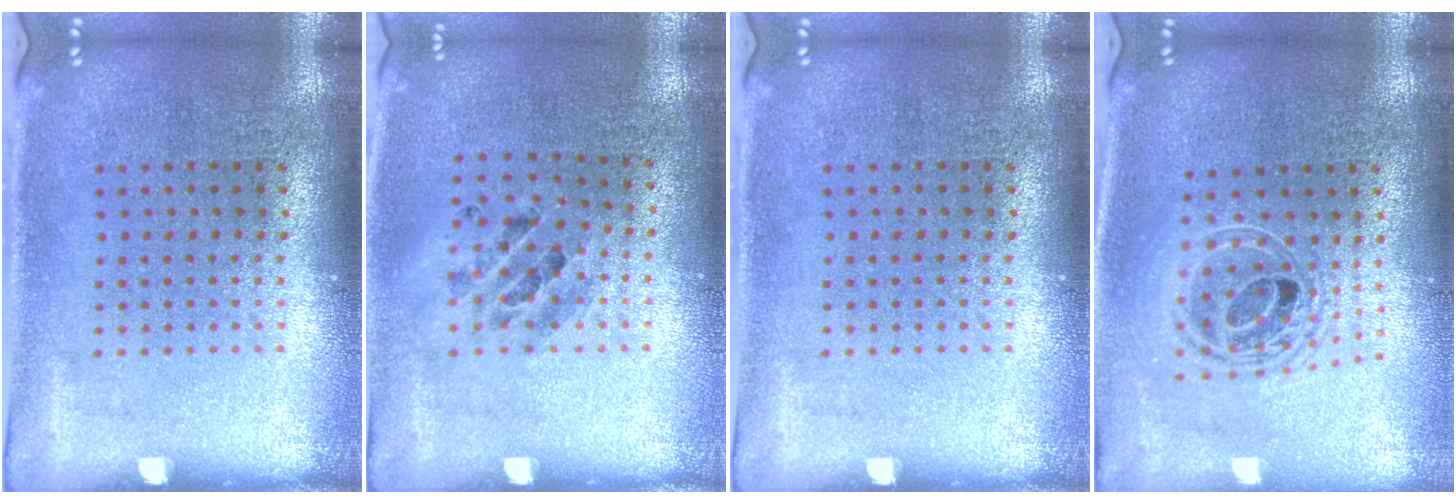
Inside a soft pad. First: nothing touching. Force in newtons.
{"total": 0.9, "press": 0.9, "slide": 0.3}
{"total": 0.0}
{"total": 1.8, "press": 1.5, "slide": 1.0}